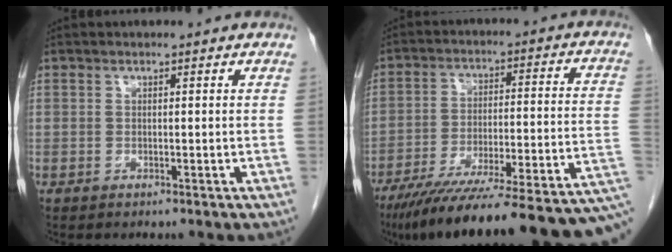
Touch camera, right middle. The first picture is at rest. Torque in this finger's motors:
{"motor_torque": [1.07, -1.07, 0.47, 0.18]}